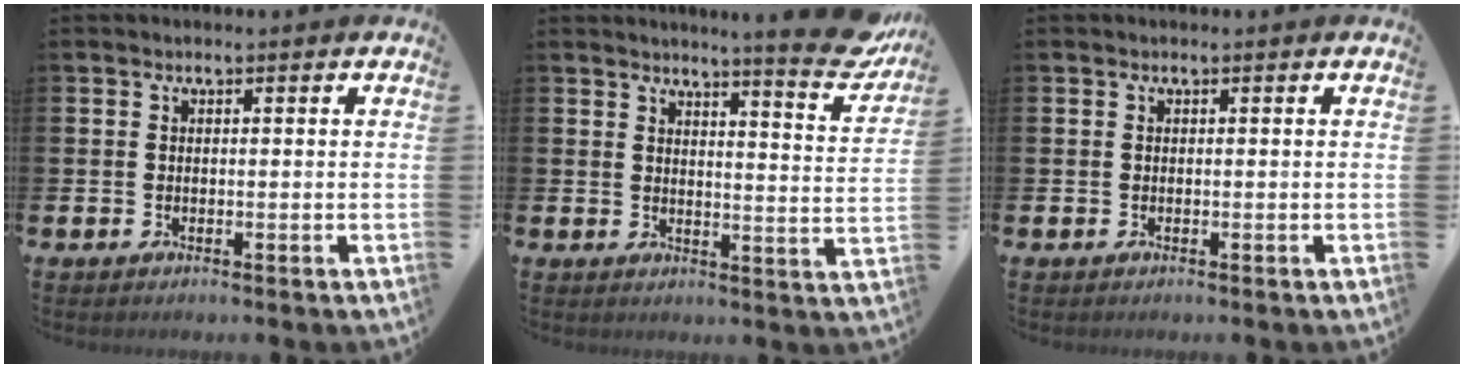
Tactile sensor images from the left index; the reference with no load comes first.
{"total": 6.9, "force": [6.3, -0.1, 2.8], "torque": [-0.036, -0.052, 0.100]}
{"total": 0.0}